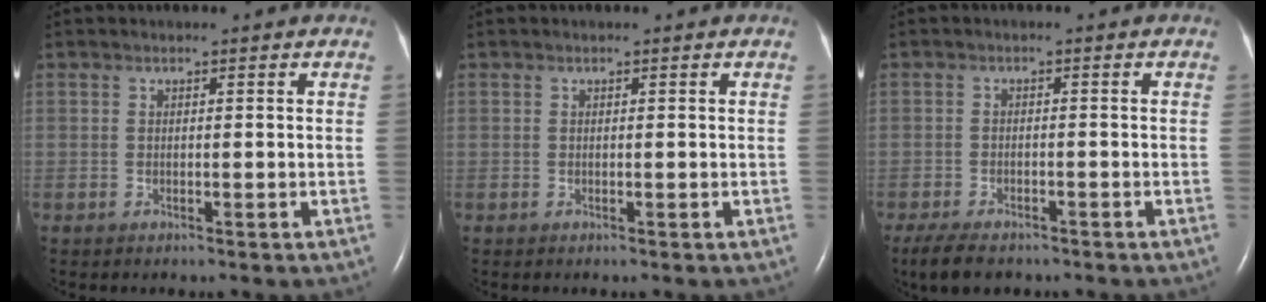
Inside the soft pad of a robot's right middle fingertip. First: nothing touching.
{"total": 0.0}
{"total": 6.0, "force": [-4.6, 2.3, 3.1], "torque": [-0.052, -0.011, -0.071]}